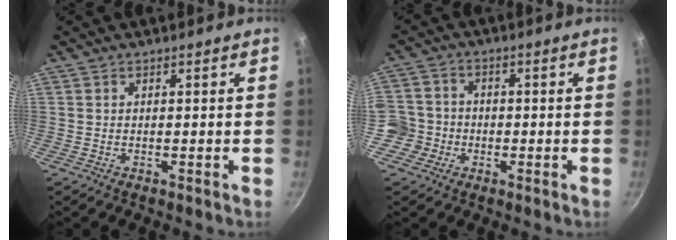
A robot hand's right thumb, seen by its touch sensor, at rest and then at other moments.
{"total": 7.1, "force": [-2.4, 6.6, 1.6], "torque": [0.002, 0.023, -0.056]}